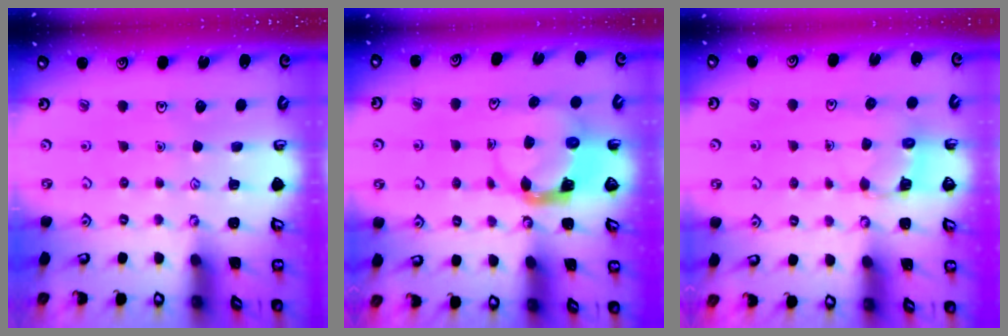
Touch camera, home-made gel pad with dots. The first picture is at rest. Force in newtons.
{"total": 3.9, "press": 3.8, "slide": 0.6}
{"total": 3.3, "press": 3.3, "slide": 0.3}